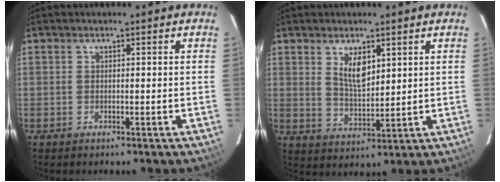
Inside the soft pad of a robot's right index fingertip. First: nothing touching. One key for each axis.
{"total": 6.1, "fx": 2.8, "fy": 2.6, "fz": 4.7, "tx": -0.080, "ty": -0.005, "tz": 0.057}